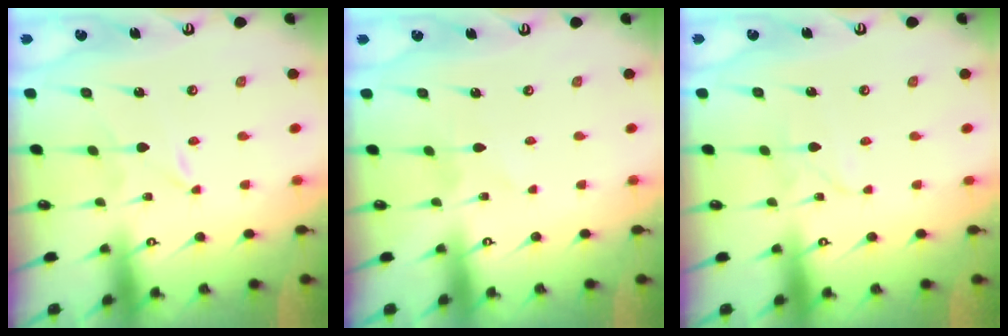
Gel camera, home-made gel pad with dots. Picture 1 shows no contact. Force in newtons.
{"total": 1.4, "press": 1.4, "slide": 0.2}
{"total": 1.6, "press": 1.5, "slide": 0.2}